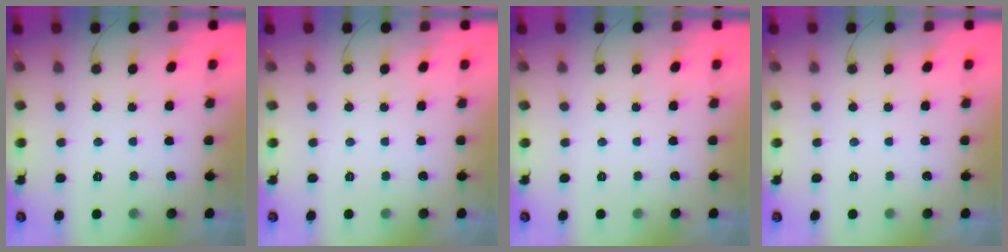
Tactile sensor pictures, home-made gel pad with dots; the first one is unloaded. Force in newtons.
{"total": 0.0}
{"total": 0.0}
{"total": 0.0}